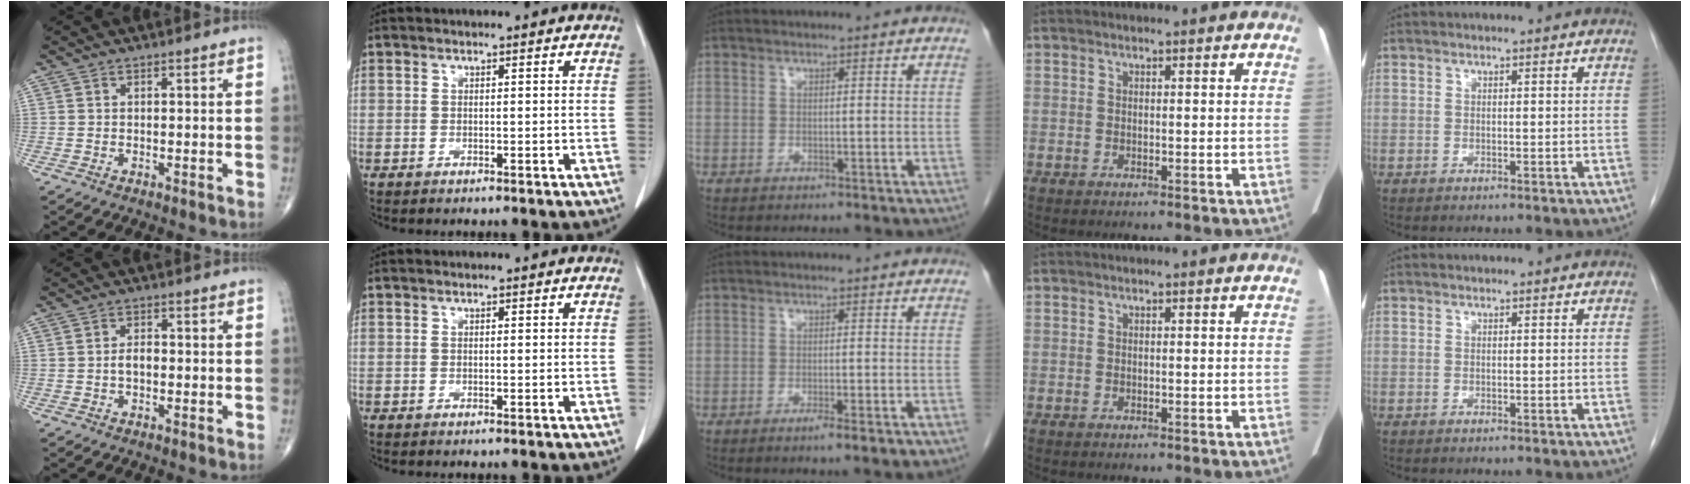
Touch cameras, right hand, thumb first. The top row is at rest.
{"thumb": {"total": 2.4, "force": [-0.4, 1.4, 1.9], "torque": [-0.032, 0.007, -0.010]}, "middle": {"total": 2.7, "force": [-1.7, 0.0, 2.1], "torque": [-0.031, -0.007, -0.023]}}